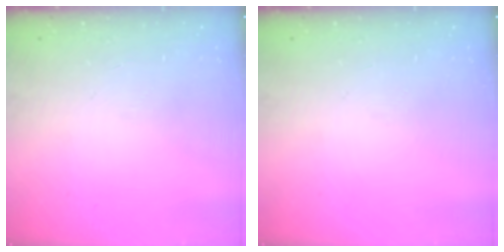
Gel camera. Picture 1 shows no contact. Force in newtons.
{"total": 0.0}